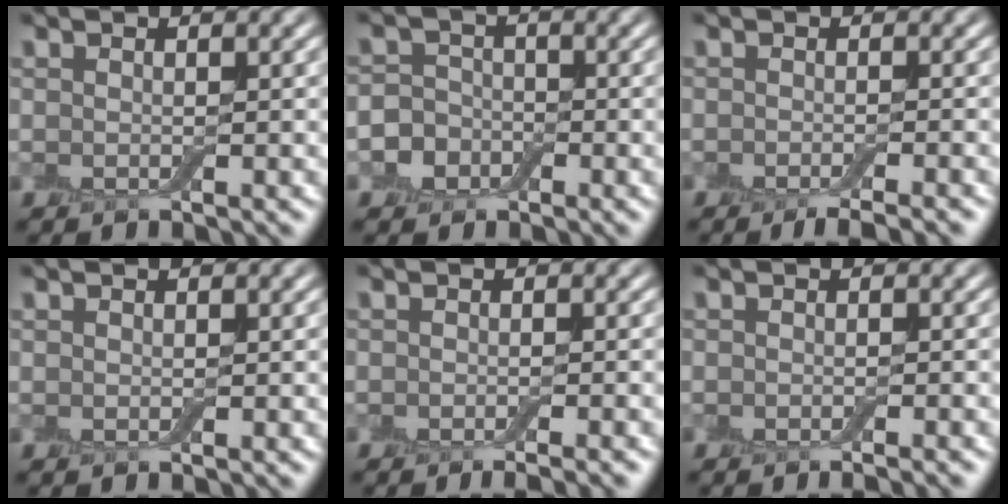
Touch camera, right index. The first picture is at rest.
{"total": 3.4, "force": [-1.4, 3.0, 1.0], "torque": [0.002, 0.008, -0.044]}
{"total": 2.9, "force": [-2.1, 0.4, 1.8], "torque": [-0.021, 0.000, -0.034]}
{"total": 0.0}
{"total": 2.4, "force": [-1.7, 0.4, 1.7], "torque": [-0.017, -0.001, -0.022]}
{"total": 1.5, "force": [-1.1, 0.1, 1.0], "torque": [-0.008, -0.002, -0.016]}